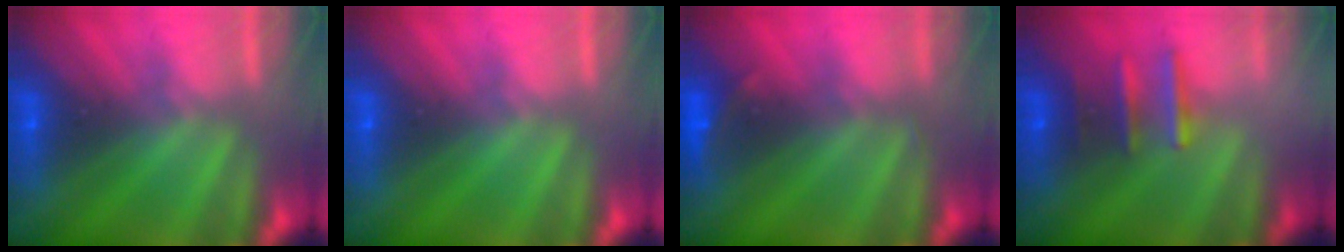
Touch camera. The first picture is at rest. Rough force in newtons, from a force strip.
{"total": 0.0}
{"total": 2.6}
{"total": 2.5}